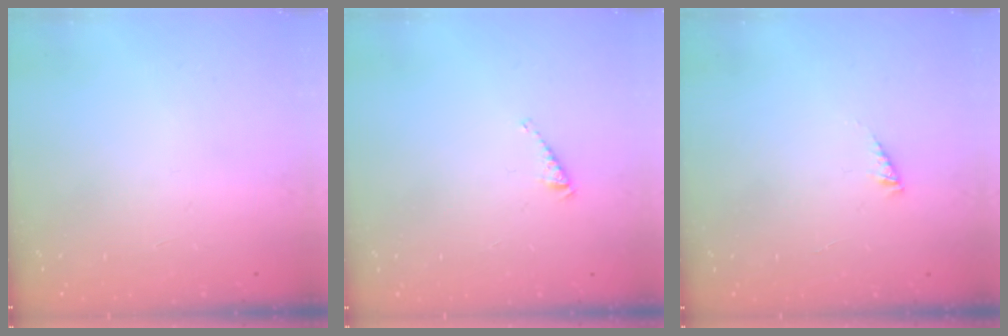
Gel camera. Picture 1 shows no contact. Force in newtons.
{"total": 2.9, "press": 2.9, "slide": 0.4}
{"total": 1.8, "press": 1.8, "slide": 0.2}